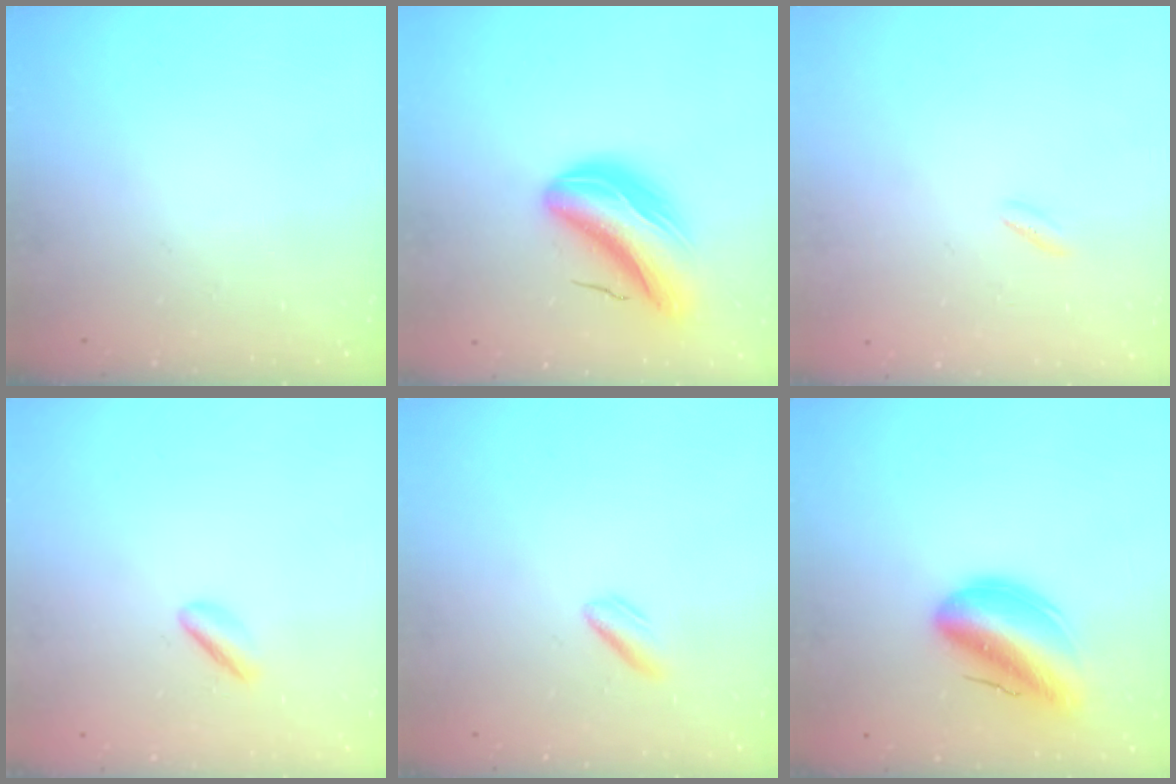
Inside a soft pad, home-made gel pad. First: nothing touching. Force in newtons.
{"total": 9.7, "press": 9.3, "slide": 2.7}
{"total": 1.8, "press": 1.7, "slide": 0.7}
{"total": 2.2, "press": 1.8, "slide": 1.3}
{"total": 2.4, "press": 2.3, "slide": 0.9}
{"total": 14.9, "press": 14.4, "slide": 3.9}